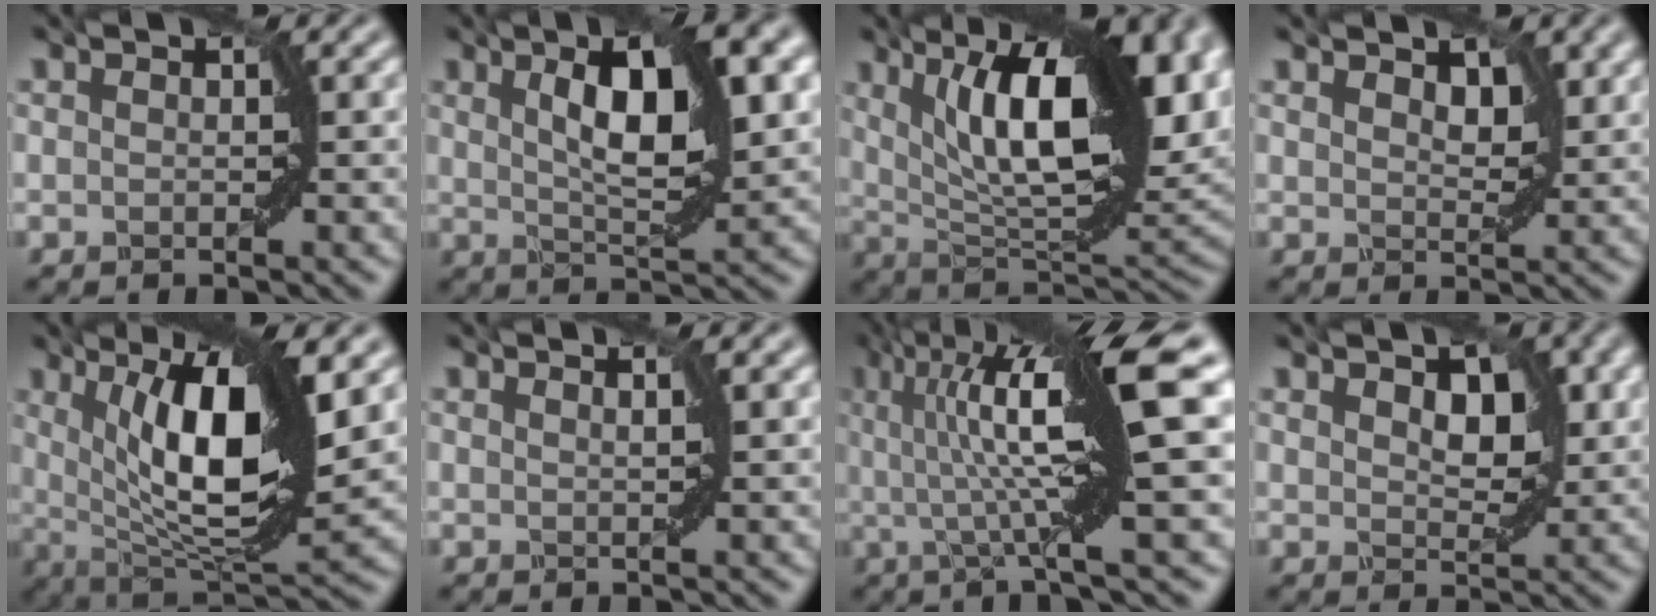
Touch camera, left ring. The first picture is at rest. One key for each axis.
{"total": 8.8, "fx": 2.7, "fy": 2.6, "fz": 8.0, "tx": -0.122, "ty": 0.006, "tz": 0.045}
{"total": 16.8, "fx": 5.9, "fy": 6.0, "fz": 14.5, "tx": -0.220, "ty": 0.019, "tz": 0.095}
{"total": 2.6, "fx": 1.6, "fy": 1.2, "fz": 1.6, "tx": -0.032, "ty": -0.003, "tz": 0.029}
{"total": 11.4, "fx": 3.0, "fy": 3.4, "fz": 10.5, "tx": -0.156, "ty": -0.005, "tz": 0.054}
{"total": 1.5, "fx": 1.0, "fy": 0.4, "fz": 1.1, "tx": -0.004, "ty": -0.001, "tz": 0.008}
{"total": 12.4, "fx": 2.9, "fy": 2.1, "fz": 11.8, "tx": -0.170, "ty": 0.016, "tz": 0.047}
{"total": 4.0, "fx": 1.5, "fy": 2.2, "fz": 3.1, "tx": -0.053, "ty": -0.002, "tz": 0.030}